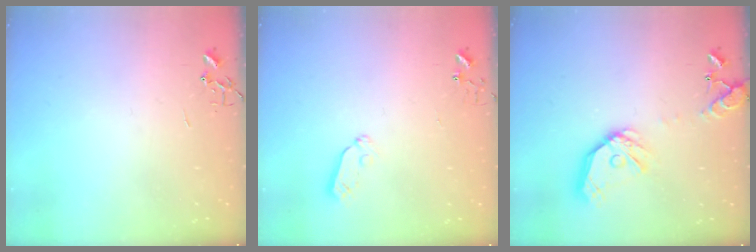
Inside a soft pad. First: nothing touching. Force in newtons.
{"total": 3.7, "press": 3.7, "slide": 0.5}
{"total": 16.8, "press": 16.6, "slide": 2.9}